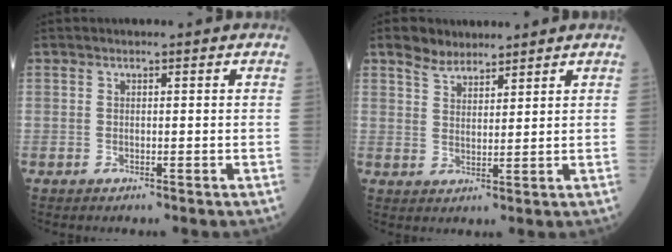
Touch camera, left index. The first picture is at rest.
{"total": 3.4, "force": [2.9, 1.7, 0.9], "torque": [-0.027, 0.009, 0.056]}